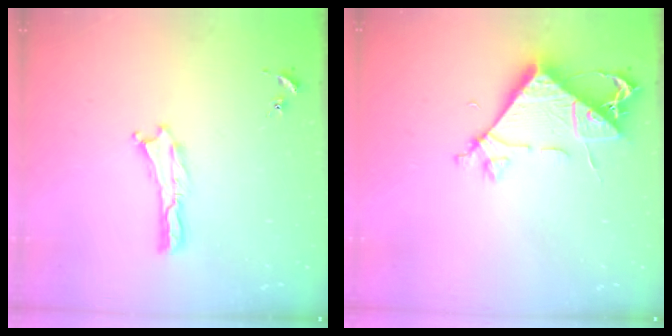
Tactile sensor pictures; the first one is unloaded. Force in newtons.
{"total": 7.6, "press": 7.5, "slide": 1.2}